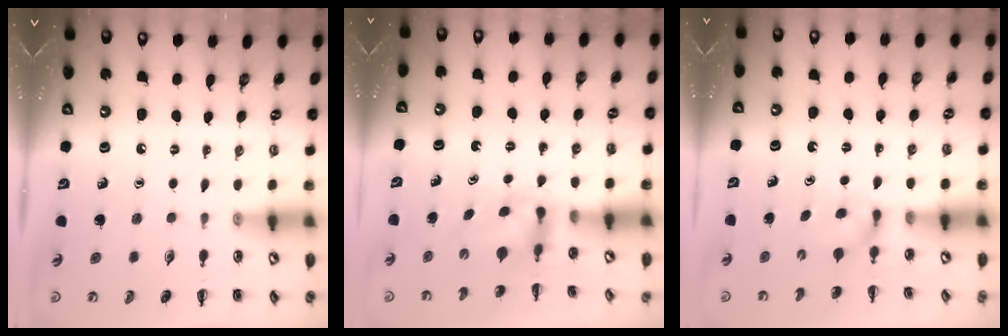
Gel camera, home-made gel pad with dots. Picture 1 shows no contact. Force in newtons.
{"total": 3.1, "press": 3.1, "slide": 0.6}
{"total": 2.9, "press": 2.8, "slide": 1.0}